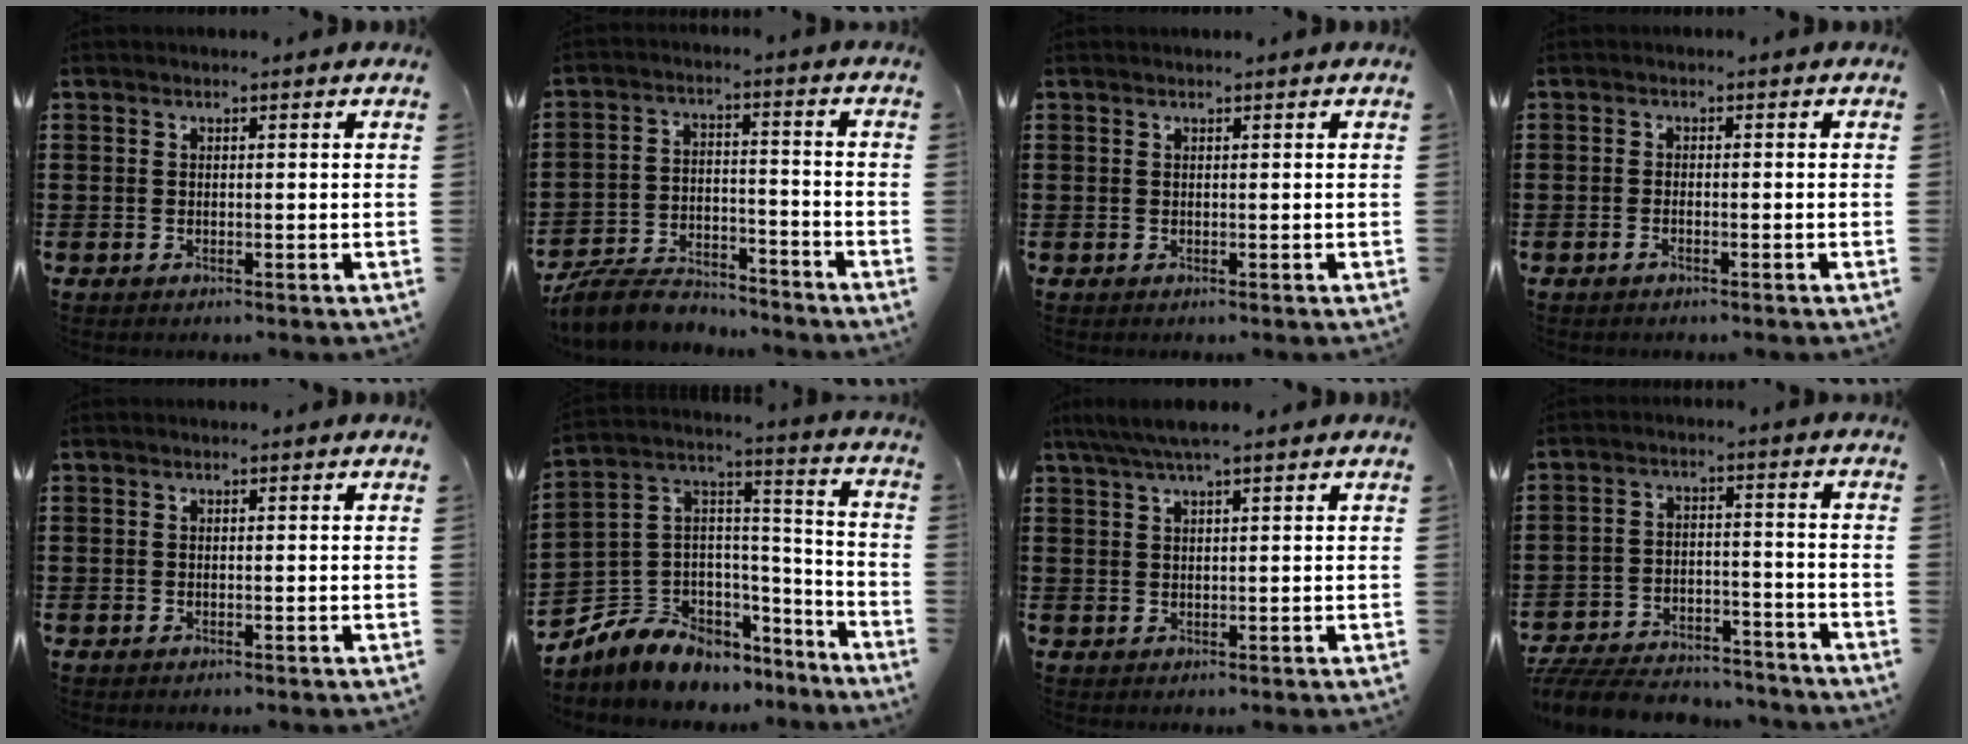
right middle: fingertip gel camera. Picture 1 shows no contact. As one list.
[{"total": 6.9, "force": [-6.5, 1.7, 1.4], "torque": [-0.037, 0.012, -0.130]}, {"total": 0.0}, {"total": 0.9, "force": [-0.6, 0.0, 0.6], "torque": [-0.014, -0.006, -0.010]}, {"total": 0.0}, {"total": 6.9, "force": [-4.8, 4.9, 0.6], "torque": [-0.051, -0.011, -0.098]}, {"total": 3.8, "force": [2.8, 0.3, 2.6], "torque": [-0.057, 0.000, 0.051]}, {"total": 7.3, "force": [-7.1, 1.4, 1.3], "torque": [-0.030, 0.012, -0.140]}]